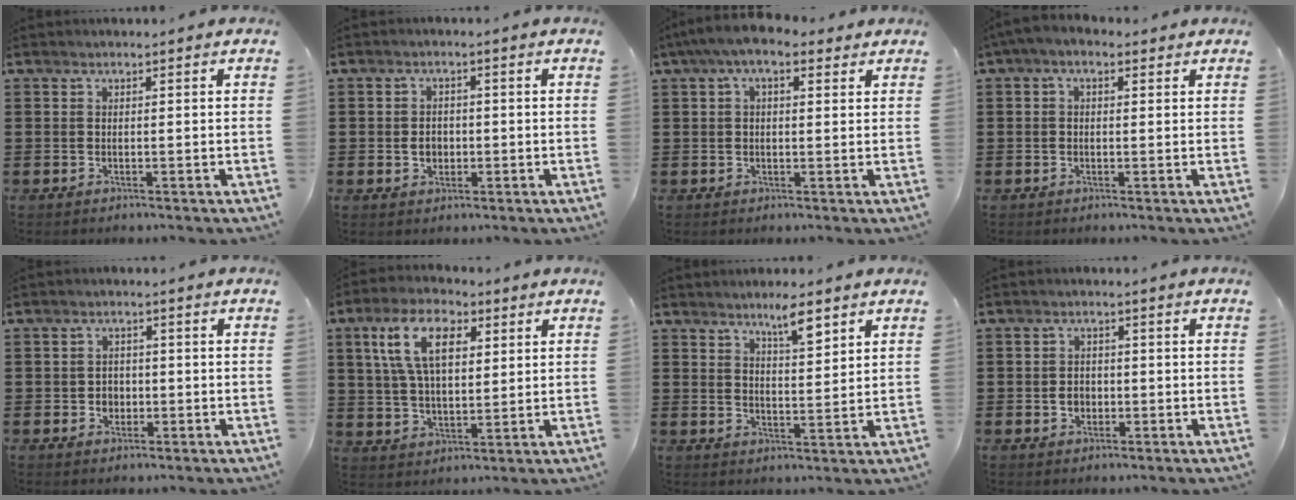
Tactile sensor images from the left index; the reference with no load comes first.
{"total": 2.5, "force": [-0.5, 2.0, 1.4], "torque": [-0.024, 0.001, -0.013]}
{"total": 5.5, "force": [2.8, 2.2, 4.2], "torque": [-0.088, 0.009, 0.047]}
{"total": 2.1, "force": [0.0, 1.2, 1.8], "torque": [-0.035, 0.007, -0.002]}
{"total": 2.1, "force": [-0.5, 1.9, 0.7], "torque": [-0.020, 0.004, -0.014]}
{"total": 10.9, "force": [4.4, 5.4, 8.4], "torque": [-0.183, 0.018, 0.079]}
{"total": 5.3, "force": [4.0, 1.0, 3.3], "torque": [-0.049, -0.010, 0.063]}
{"total": 2.3, "force": [-0.6, 1.9, 1.1], "torque": [-0.026, 0.005, -0.014]}